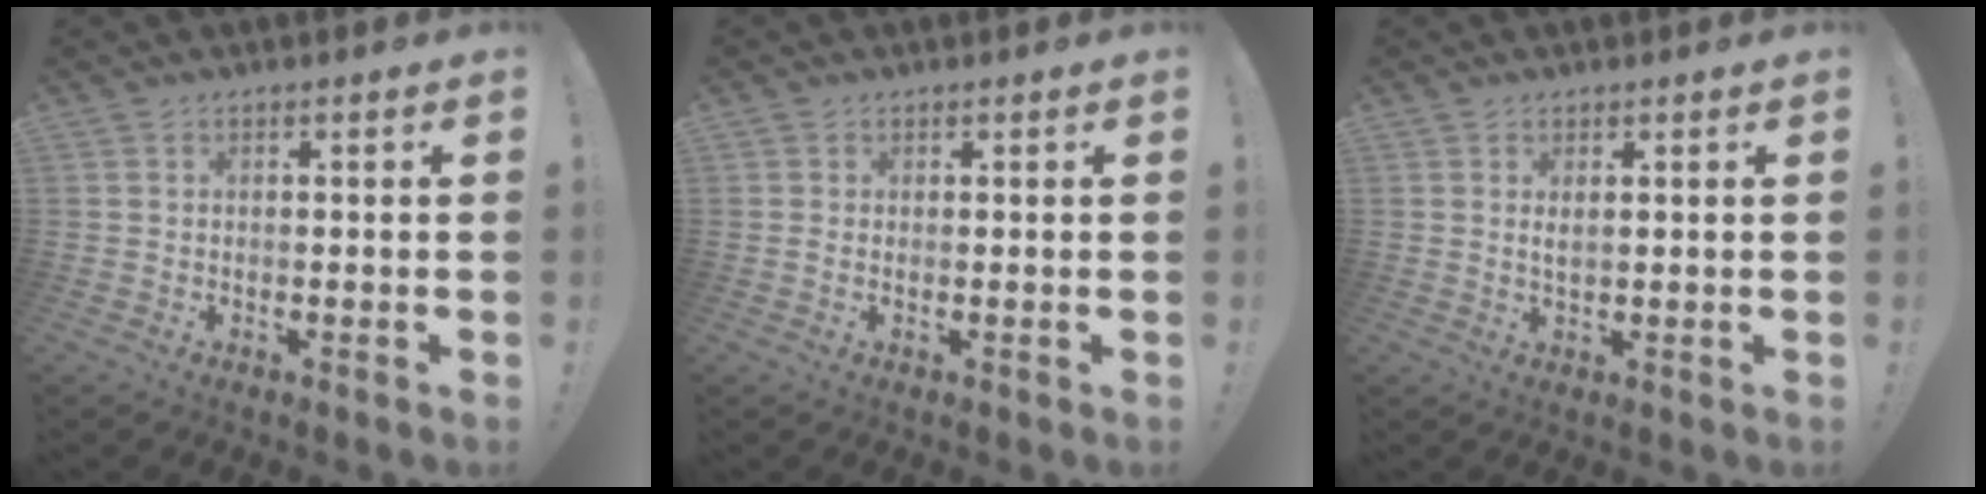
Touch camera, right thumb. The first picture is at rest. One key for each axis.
{"total": 0.6, "fx": 0.4, "fy": 0.3, "fz": 0.3, "tx": 0.002, "ty": -0.003, "tz": 0.007}
{"total": 1.8, "fx": 0.8, "fy": 0.5, "fz": 1.6, "tx": -0.025, "ty": -0.003, "tz": 0.011}